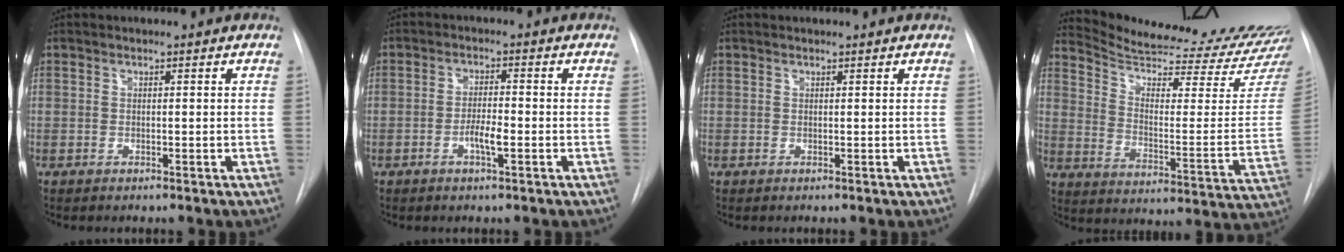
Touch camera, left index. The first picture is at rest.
{"total": 3.3, "force": [-1.3, 0.5, 3.0], "torque": [-0.054, 0.001, -0.023]}
{"total": 1.5, "force": [1.4, 0.1, 0.4], "torque": [-0.008, 0.017, 0.019]}
{"total": 25.7, "force": [24.6, -0.4, 7.6], "torque": [-0.120, -0.123, 0.326]}